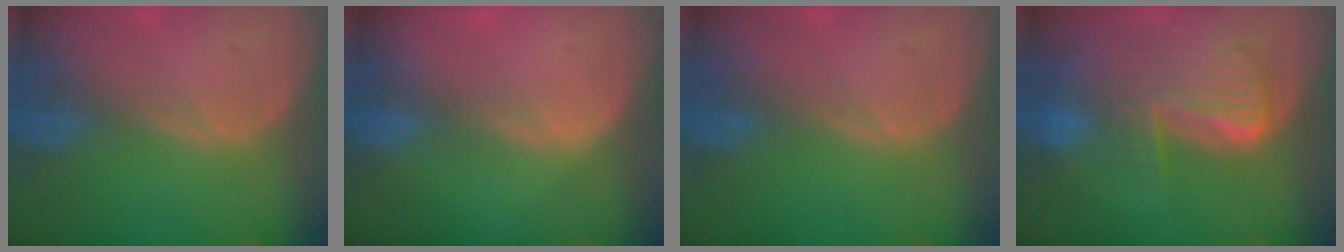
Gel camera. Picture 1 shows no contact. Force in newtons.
{"total": 1.1, "press": 0.7, "slide": 0.9}
{"total": 0.0}
{"total": 10.1, "press": 8.7, "slide": 5.1}